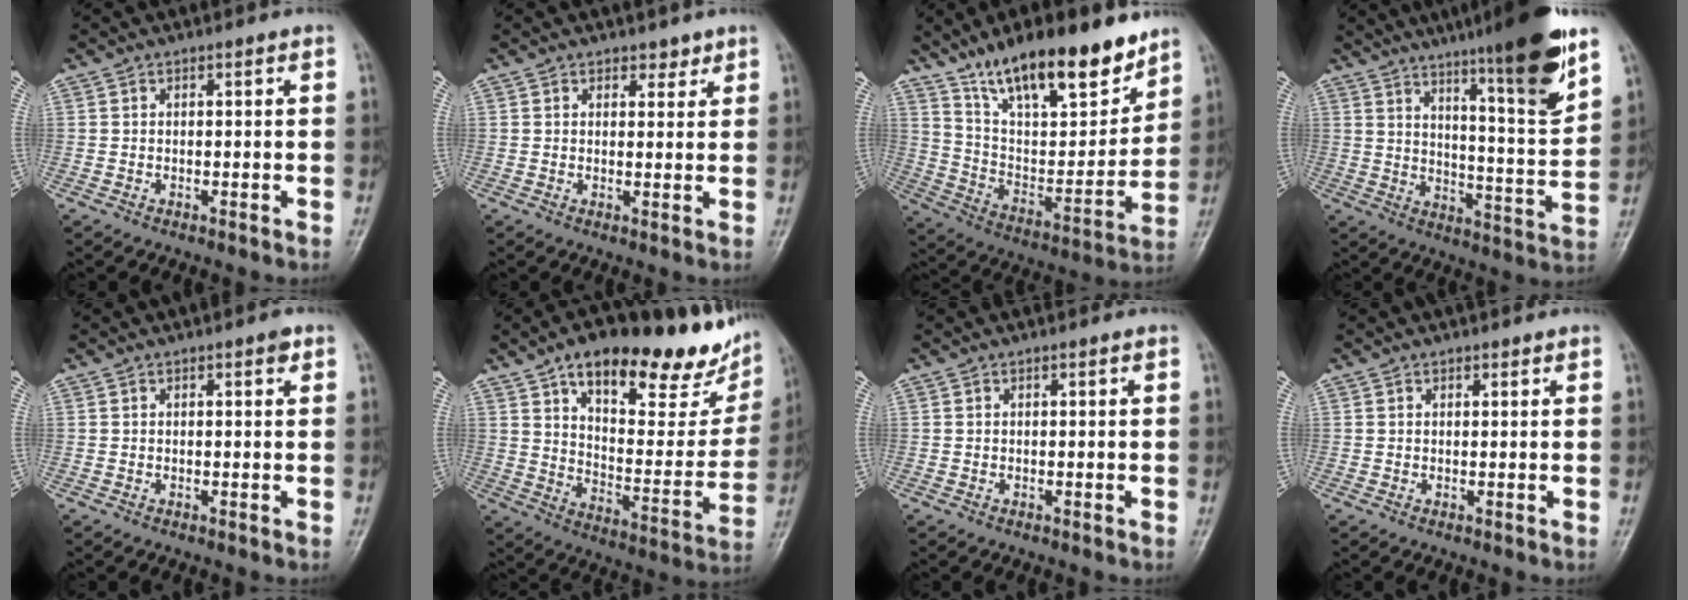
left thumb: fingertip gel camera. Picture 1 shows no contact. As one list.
[{"total": 2.3, "force": [1.7, 1.4, 0.7], "torque": [0.010, -0.010, 0.021]}, {"total": 22.3, "force": [15.7, 7.5, 13.9], "torque": [-0.181, -0.070, 0.271]}, {"total": 19.0, "force": [12.1, 1.8, 14.5], "torque": [-0.191, -0.065, 0.185]}, {"total": 1.2, "force": [0.6, 0.4, 0.9], "torque": [-0.009, 0.000, 0.006]}, {"total": 28.0, "force": [17.3, 10.8, 19.2], "torque": [-0.228, -0.041, 0.260]}, {"total": 0.0}, {"total": 0.8, "force": [0.6, 0.4, 0.3], "torque": [-0.002, -0.004, 0.007]}]